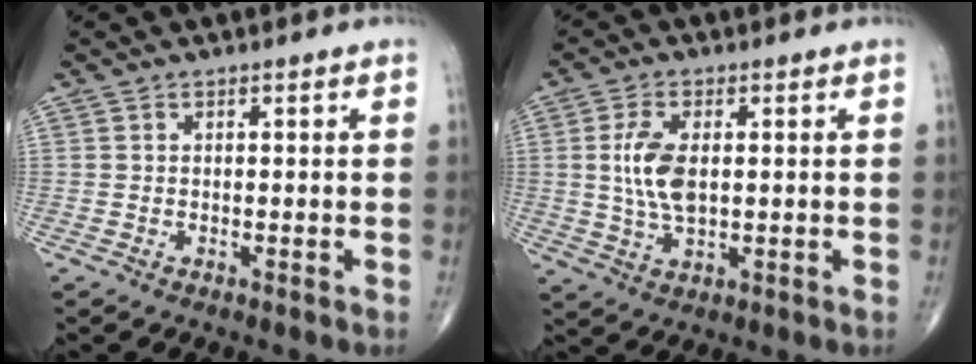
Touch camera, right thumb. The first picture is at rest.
{"total": 7.7, "force": [0.8, 3.9, 6.6], "torque": [-0.139, -0.005, 0.017]}